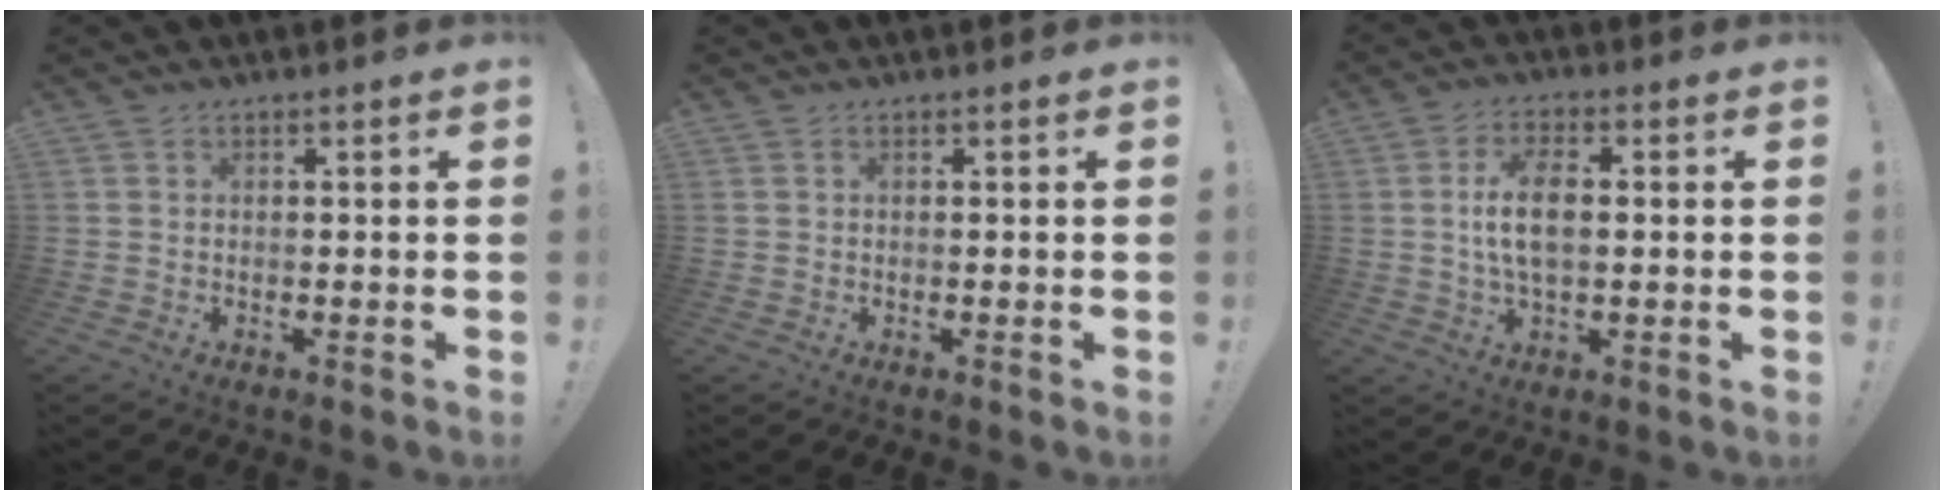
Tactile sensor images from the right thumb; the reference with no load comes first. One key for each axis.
{"total": 0.0}
{"total": 9.1, "fx": 0.5, "fy": 4.5, "fz": 7.9, "tx": -0.136, "ty": 0.000, "tz": 0.009}